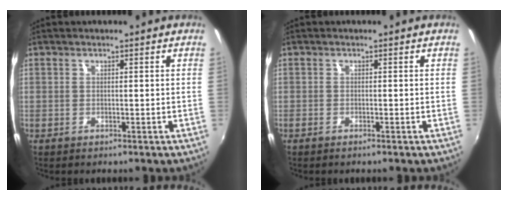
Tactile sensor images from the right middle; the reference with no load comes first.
{"total": 0.7, "force": [-0.6, 0.1, 0.3], "torque": [-0.005, -0.004, -0.014]}